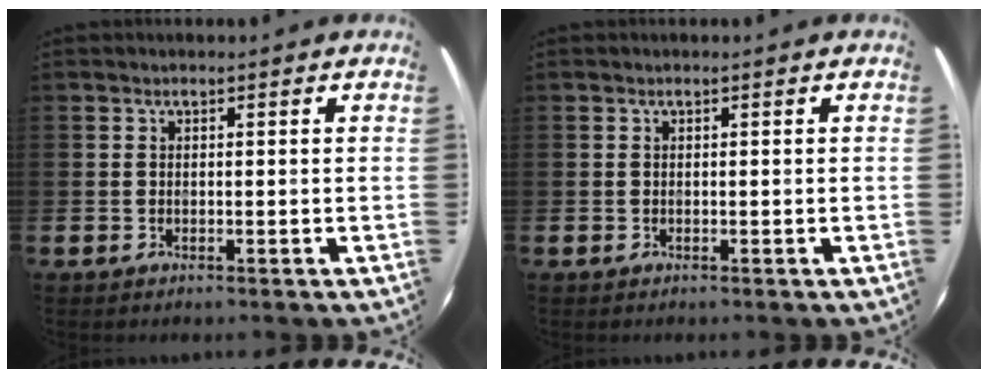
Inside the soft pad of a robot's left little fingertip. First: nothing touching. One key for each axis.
{"total": 0.0}